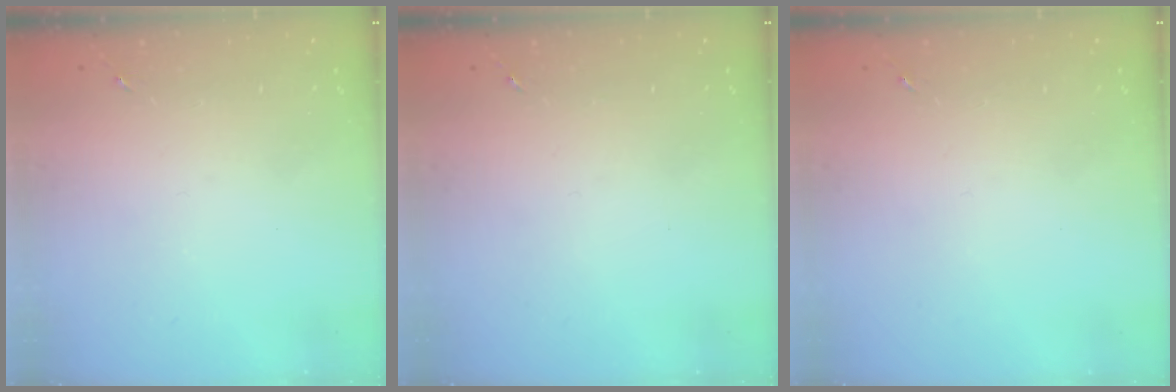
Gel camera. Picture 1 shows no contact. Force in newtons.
{"total": 0.0}
{"total": 0.0}